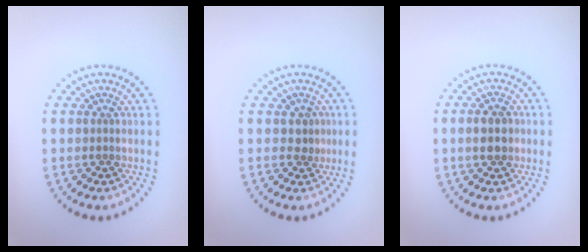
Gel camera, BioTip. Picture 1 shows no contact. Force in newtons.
{"total": 1.6, "press": 1.3, "slide": 1.0}
{"total": 2.6, "press": 2.6, "slide": 0.1}